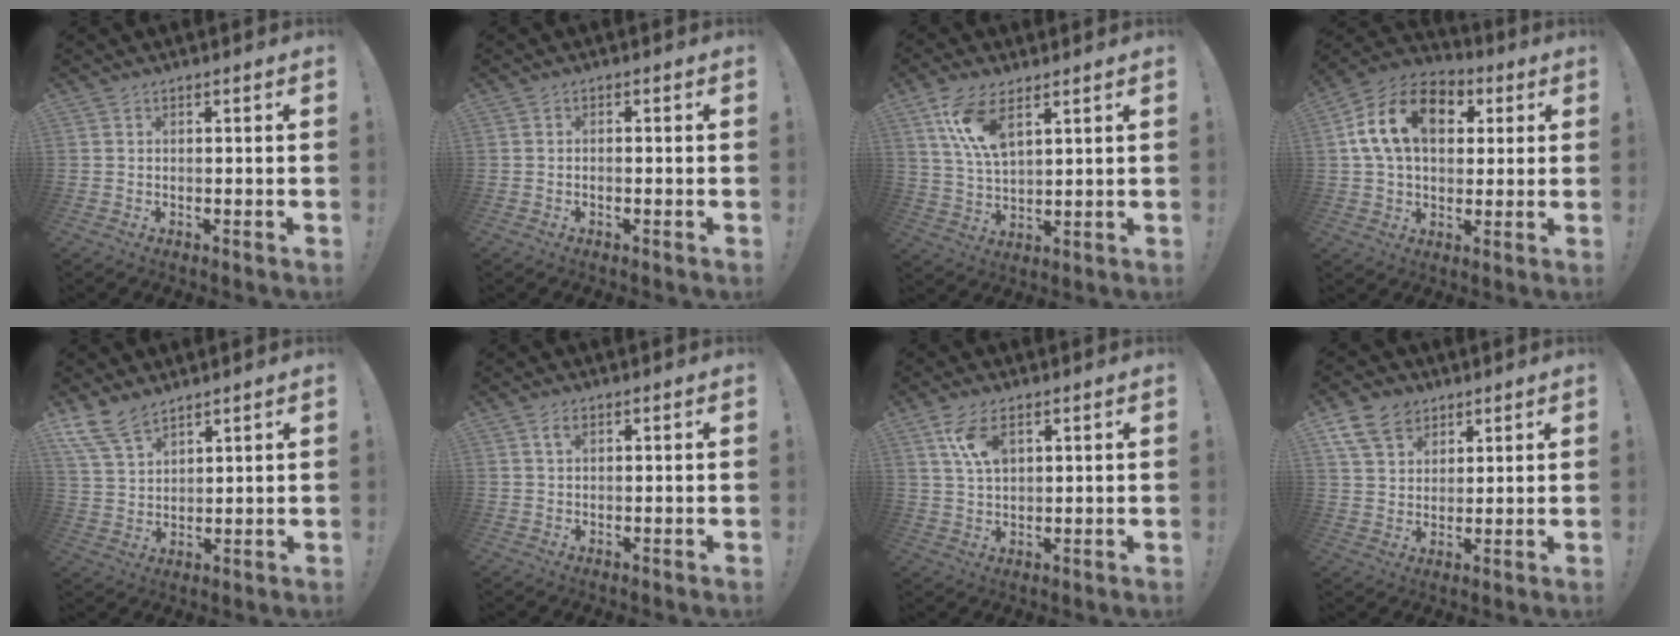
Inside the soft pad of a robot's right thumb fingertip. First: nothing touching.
{"total": 0.8, "force": [-0.5, 0.2, 0.6], "torque": [-0.013, 0.002, -0.008]}
{"total": 10.7, "force": [5.9, 4.7, 7.5], "torque": [-0.155, -0.017, 0.111]}
{"total": 17.6, "force": [5.0, 11.9, 12.0], "torque": [-0.217, 0.004, 0.092]}
{"total": 9.4, "force": [7.3, 4.3, 4.0], "torque": [-0.090, -0.034, 0.147]}
{"total": 2.4, "force": [1.1, 1.2, 1.7], "torque": [-0.029, 0.000, 0.018]}
{"total": 7.9, "force": [3.6, 4.1, 5.8], "torque": [-0.108, -0.004, 0.070]}
{"total": 10.7, "force": [6.3, 7.6, 4.2], "torque": [-0.082, -0.022, 0.126]}